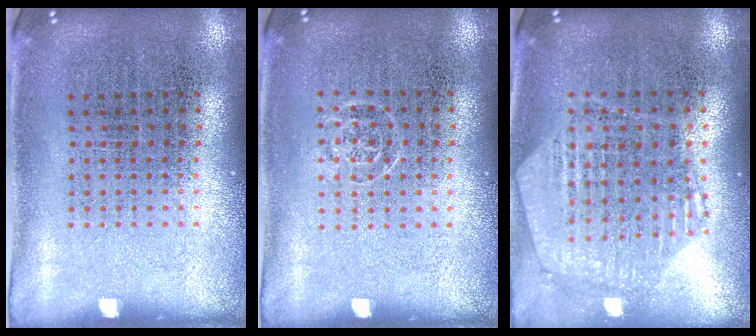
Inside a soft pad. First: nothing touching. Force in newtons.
{"total": 0.6, "press": 0.5, "slide": 0.3}
{"total": 1.1, "press": 1.1, "slide": 0.2}